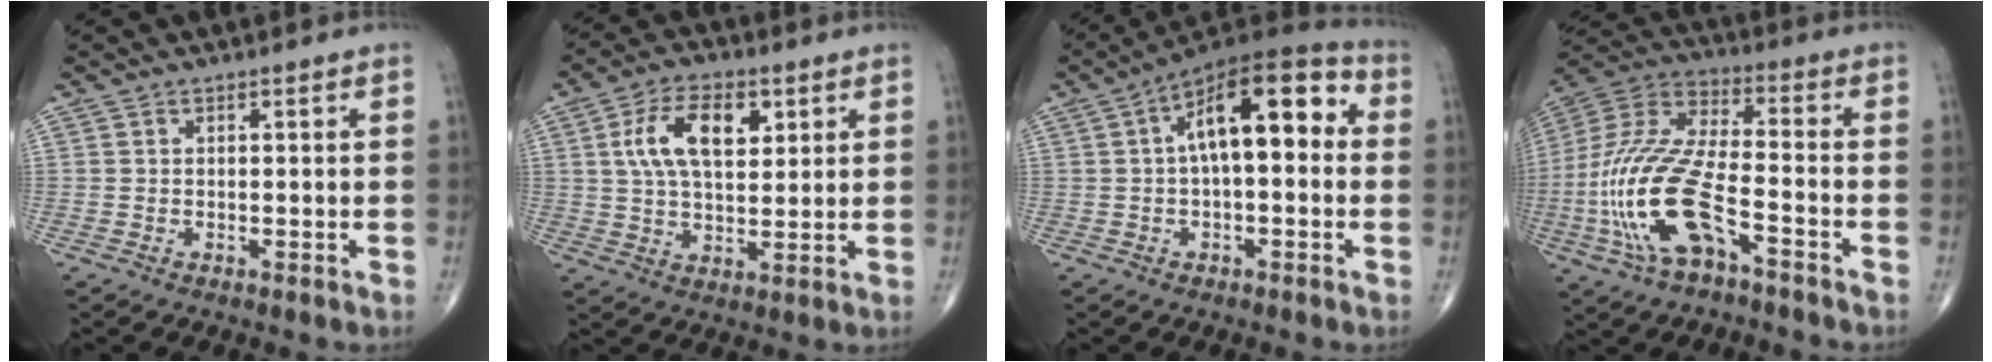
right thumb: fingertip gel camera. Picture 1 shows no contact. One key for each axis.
{"total": 11.7, "fx": 3.7, "fy": 6.3, "fz": 9.1, "tx": -0.151, "ty": -0.004, "tz": 0.066}
{"total": 16.1, "fx": 2.5, "fy": 7.1, "fz": 14.3, "tx": -0.199, "ty": 0.044, "tz": 0.028}
{"total": 20.6, "fx": -7.2, "fy": 8.0, "fz": 17.6, "tx": -0.396, "ty": 0.035, "tz": -0.129}